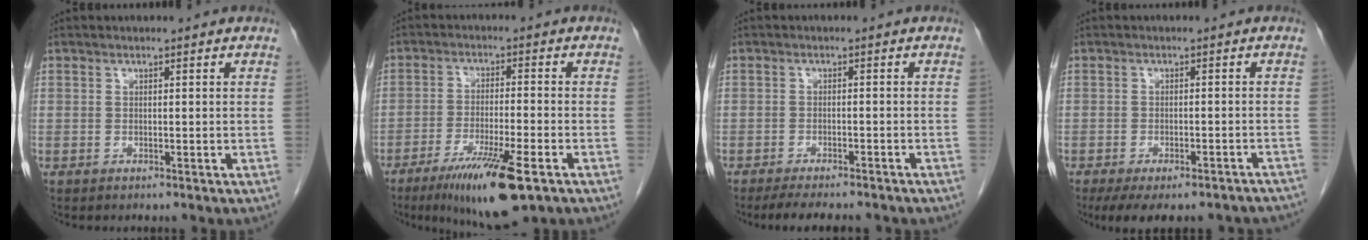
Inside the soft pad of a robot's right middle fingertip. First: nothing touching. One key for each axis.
{"total": 11.7, "fx": -6.7, "fy": 1.1, "fz": 9.5, "tx": -0.167, "ty": -0.030, "tz": -0.108}
{"total": 9.5, "fx": -8.2, "fy": 1.9, "fz": 4.4, "tx": -0.066, "ty": -0.011, "tz": -0.110}
{"total": 15.4, "fx": -12.9, "fy": 4.7, "fz": 7.0, "tx": -0.110, "ty": -0.006, "tz": -0.152}